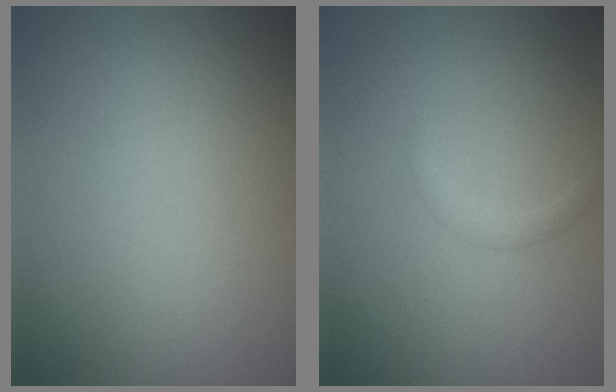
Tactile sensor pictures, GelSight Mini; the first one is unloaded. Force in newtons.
{"total": 0.9, "press": 0.9, "slide": 0.0}